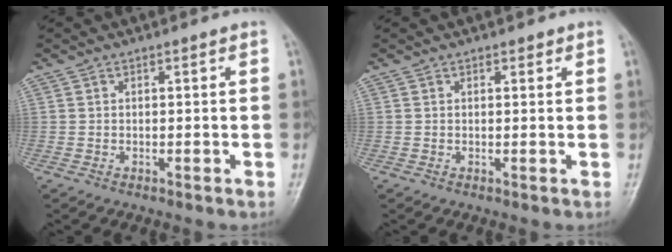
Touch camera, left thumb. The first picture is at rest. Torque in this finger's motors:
{"motor_torque": [-0.09, 0.00, -0.31, 0.01, 0.03]}